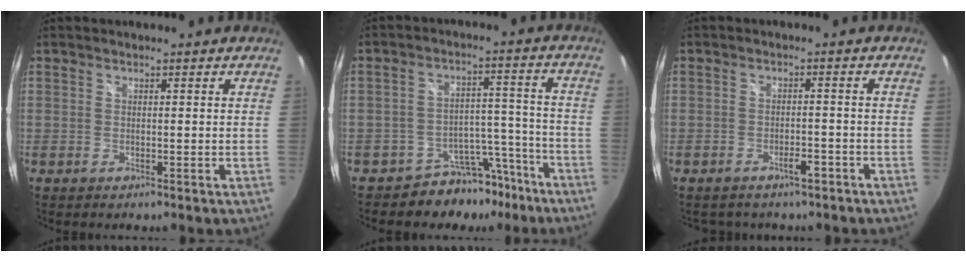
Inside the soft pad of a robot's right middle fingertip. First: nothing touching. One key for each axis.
{"total": 9.7, "fx": -8.1, "fy": 5.0, "fz": 1.6, "tx": -0.015, "ty": 0.046, "tz": -0.112}
{"total": 4.1, "fx": -3.3, "fy": 2.1, "fz": 1.5, "tx": -0.027, "ty": -0.002, "tz": -0.040}